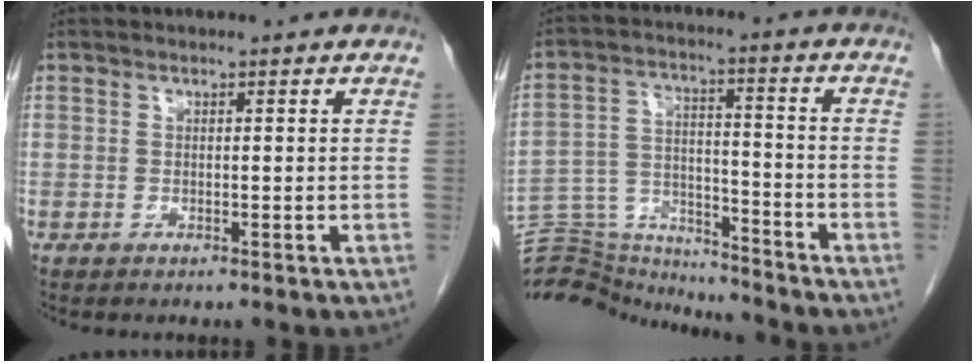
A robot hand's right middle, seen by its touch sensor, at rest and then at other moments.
{"total": 15.2, "force": [-14.9, 2.2, 2.0], "torque": [-0.044, 0.035, -0.241]}